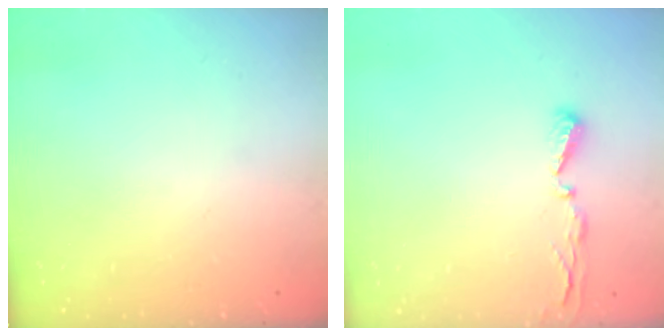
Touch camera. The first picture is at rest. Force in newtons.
{"total": 4.0, "press": 4.0, "slide": 0.4}